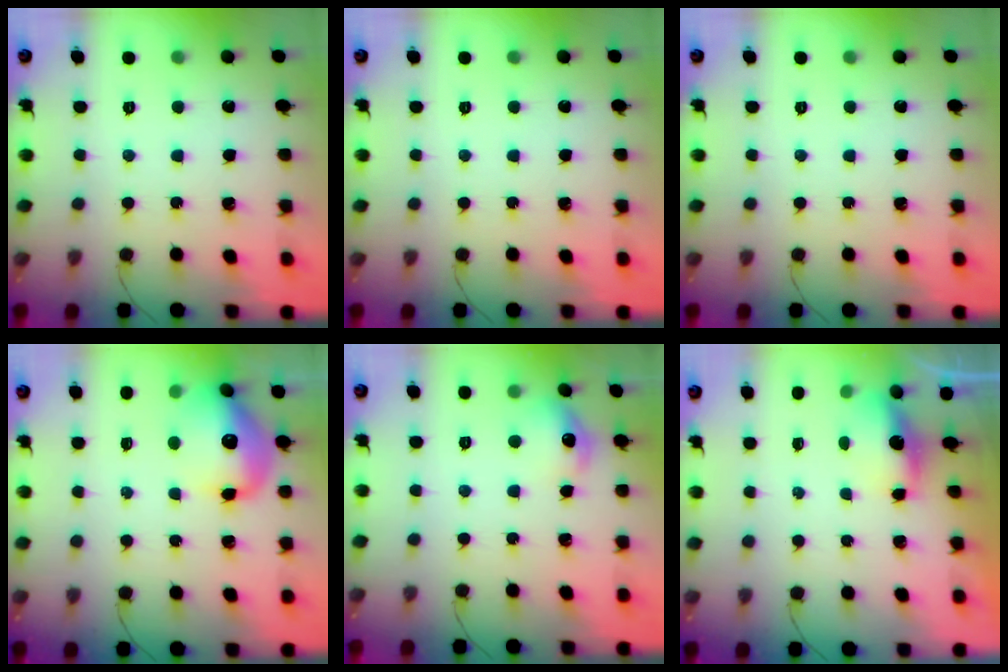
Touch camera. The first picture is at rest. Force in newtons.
{"total": 0.0}
{"total": 0.0}
{"total": 13.5, "press": 13.1, "slide": 3.4}
{"total": 9.0, "press": 8.9, "slide": 1.2}
{"total": 6.2, "press": 4.3, "slide": 4.6}